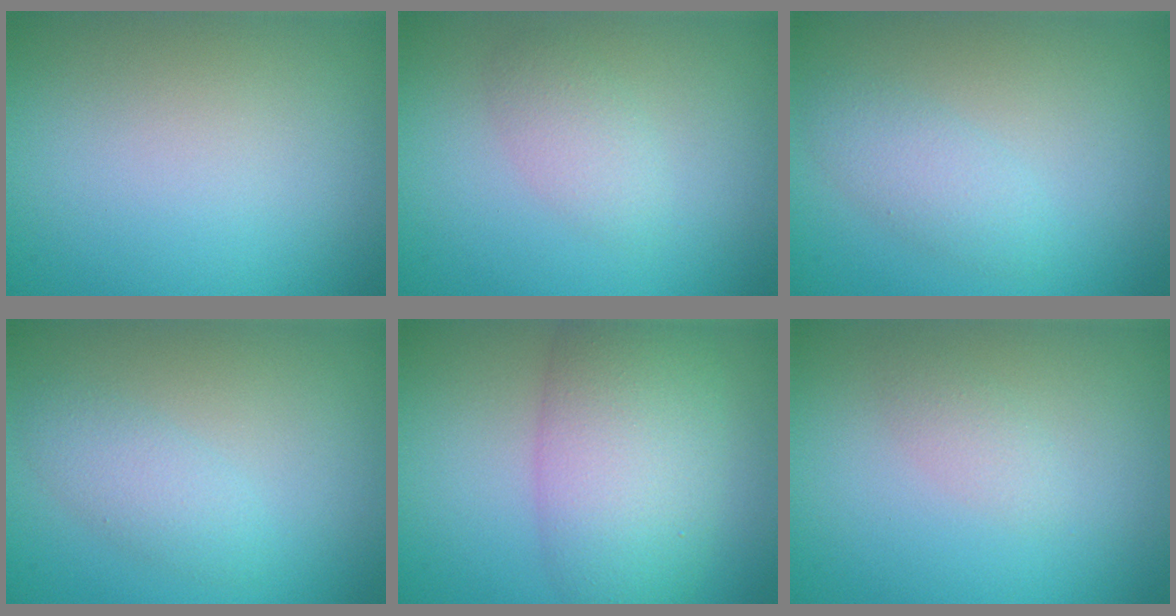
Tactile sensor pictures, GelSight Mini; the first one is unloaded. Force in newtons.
{"total": 1.8, "press": 1.8, "slide": 0.2}
{"total": 2.1, "press": 2.1, "slide": 0.1}
{"total": 2.1, "press": 2.1, "slide": 0.1}
{"total": 7.3, "press": 7.3, "slide": 0.2}
{"total": 1.1, "press": 1.1, "slide": 0.0}